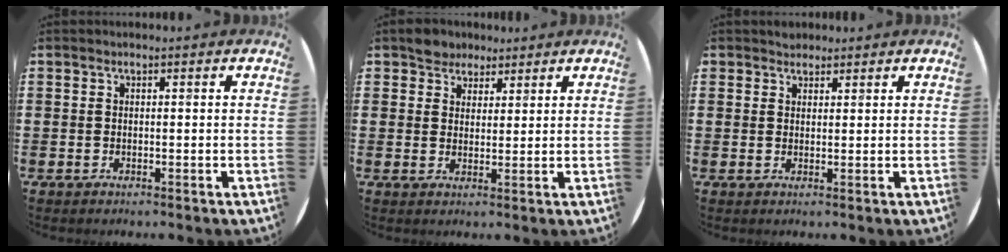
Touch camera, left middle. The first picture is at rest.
{"total": 3.4, "force": [2.8, 1.8, -0.2], "torque": [0.002, 0.004, 0.054]}
{"total": 1.6, "force": [1.4, 0.6, -0.1], "torque": [0.008, 0.000, 0.027]}